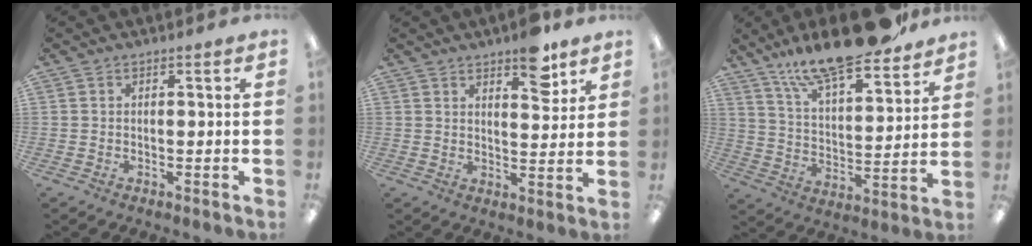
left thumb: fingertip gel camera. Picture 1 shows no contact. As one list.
[{"total": 7.6, "force": [5.6, 3.0, 4.1], "torque": [-0.031, -0.039, 0.090]}, {"total": 18.2, "force": [15.4, 4.4, 8.6], "torque": [-0.153, -0.098, 0.267]}]